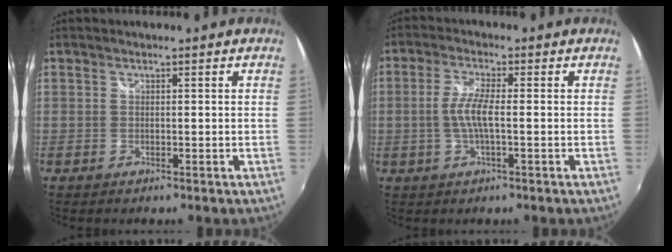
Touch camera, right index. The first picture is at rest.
{"total": 5.2, "force": [-0.7, 0.9, 5.0], "torque": [-0.102, 0.001, -0.012]}